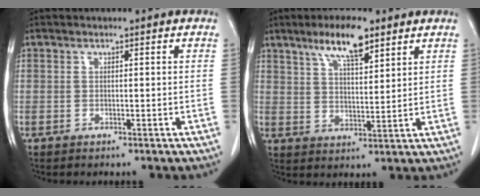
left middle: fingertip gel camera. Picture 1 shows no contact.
{"total": 8.2, "force": [5.5, 1.8, 5.8], "torque": [-0.108, 0.004, 0.099]}